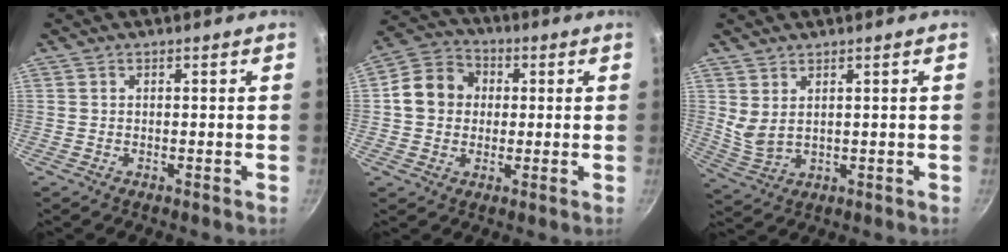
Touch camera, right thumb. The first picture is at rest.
{"total": 9.8, "force": [0.9, 8.6, 4.7], "torque": [-0.053, 0.017, -0.004]}
{"total": 4.0, "force": [2.0, 2.0, 2.9], "torque": [-0.054, -0.023, 0.050]}